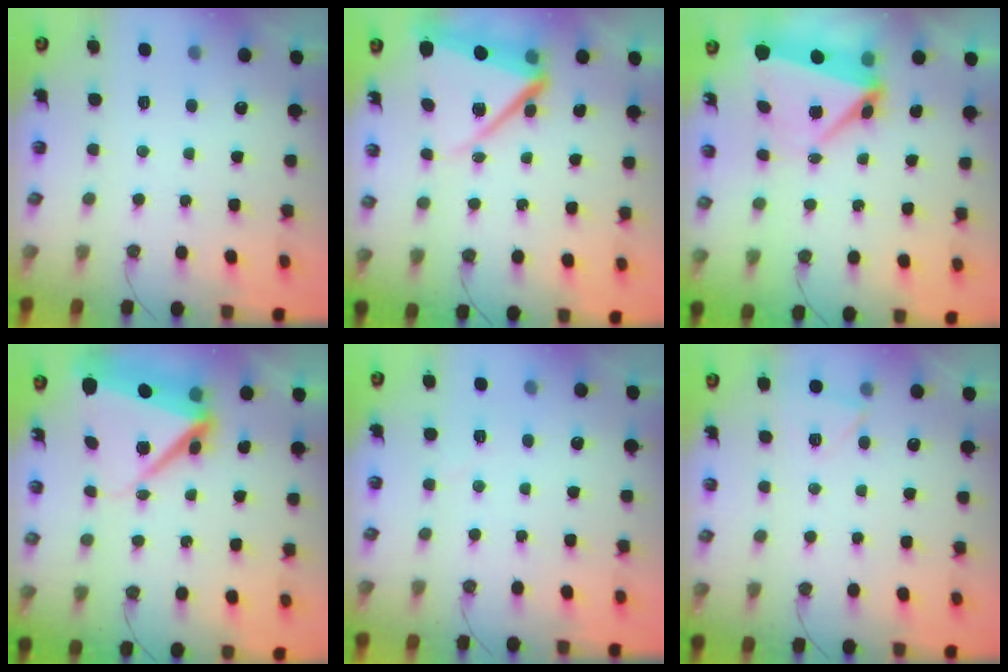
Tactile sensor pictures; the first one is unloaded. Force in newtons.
{"total": 12.0, "press": 11.9, "slide": 1.5}
{"total": 8.2, "press": 6.8, "slide": 4.6}
{"total": 10.8, "press": 10.6, "slide": 1.7}
{"total": 3.9, "press": 3.1, "slide": 2.3}
{"total": 4.4, "press": 4.0, "slide": 1.7}